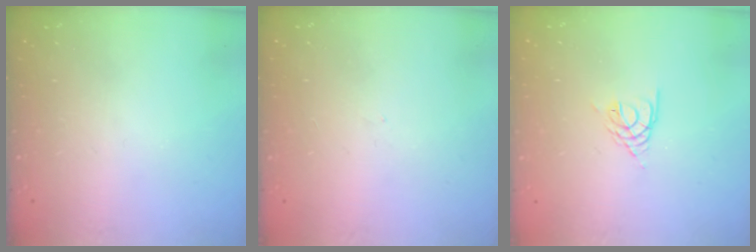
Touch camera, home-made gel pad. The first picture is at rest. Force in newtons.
{"total": 0.0}
{"total": 3.4, "press": 3.4, "slide": 0.6}